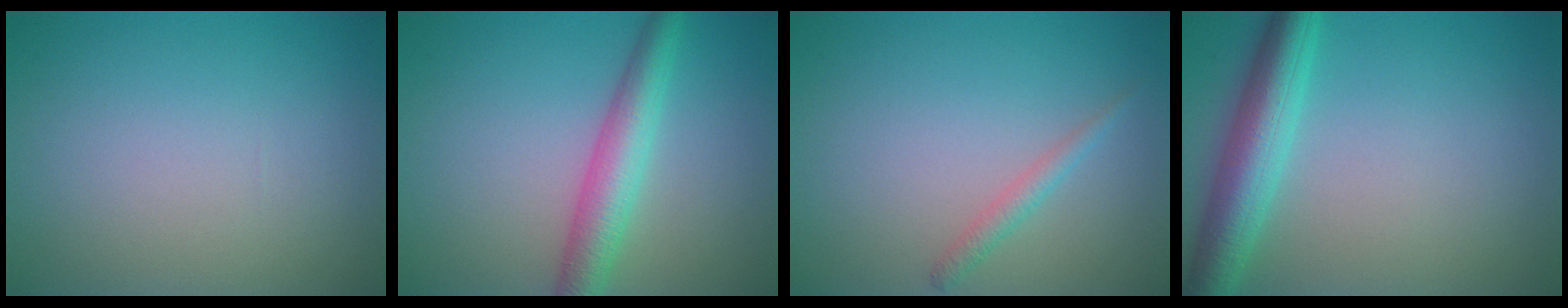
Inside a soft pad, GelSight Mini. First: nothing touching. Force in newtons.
{"total": 4.3, "press": 4.3, "slide": 0.1}
{"total": 1.4, "press": 1.4, "slide": 0.1}
{"total": 5.5, "press": 5.5, "slide": 0.2}